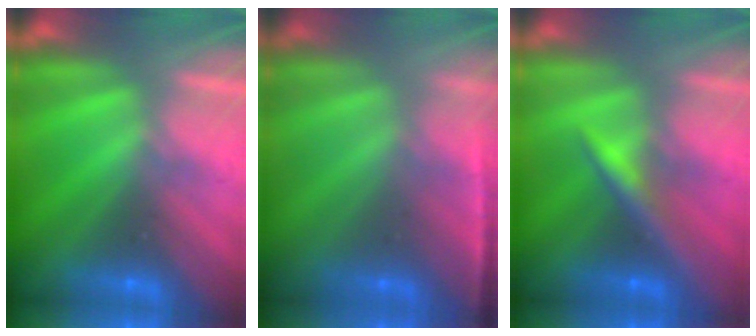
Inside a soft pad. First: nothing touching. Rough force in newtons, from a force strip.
{"total": 1.7}
{"total": 3.2}